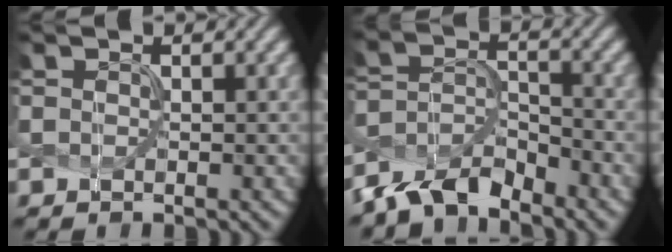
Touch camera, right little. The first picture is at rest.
{"total": 5.5, "force": [-4.9, 2.0, 1.6], "torque": [-0.031, 0.000, -0.098]}